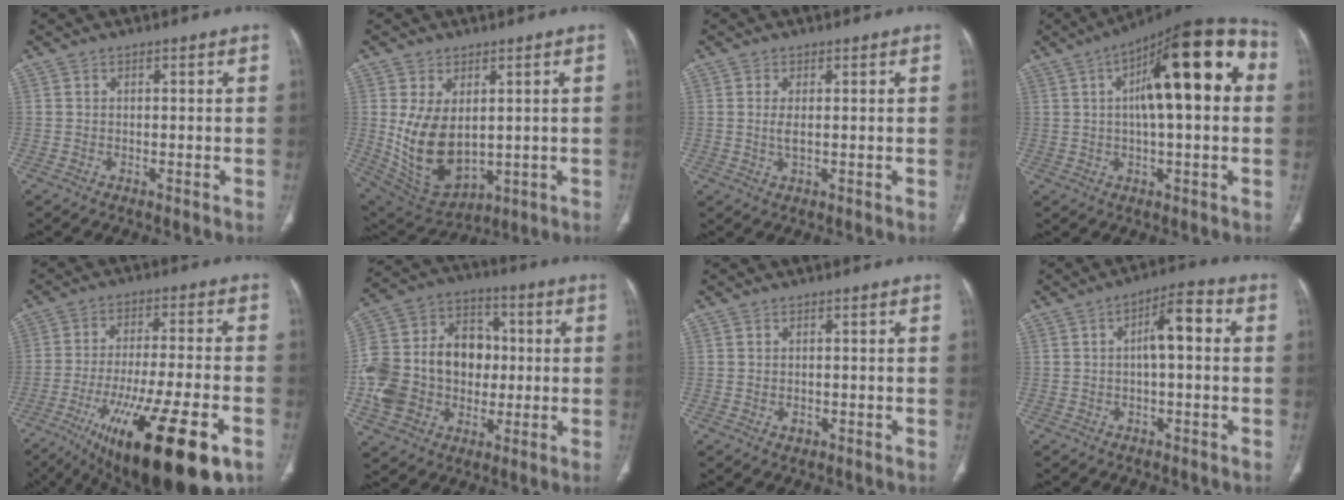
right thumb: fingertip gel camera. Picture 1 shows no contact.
{"total": 13.0, "force": [0.9, 8.2, 10.1], "torque": [-0.176, -0.014, 0.049]}
{"total": 2.3, "force": [0.2, 0.9, 2.1], "torque": [-0.051, -0.004, 0.006]}
{"total": 20.8, "force": [3.6, 6.8, 19.4], "torque": [-0.263, 0.033, 0.042]}
{"total": 24.8, "force": [-12.0, 6.9, 20.5], "torque": [-0.318, 0.018, -0.179]}
{"total": 21.0, "force": [-1.3, 16.5, 13.0], "torque": [-0.224, 0.041, -0.013]}
{"total": 1.3, "force": [-0.3, 1.0, 0.8], "torque": [-0.013, 0.002, 0.000]}
{"total": 6.9, "force": [0.6, 2.5, 6.4], "torque": [-0.099, 0.026, 0.000]}